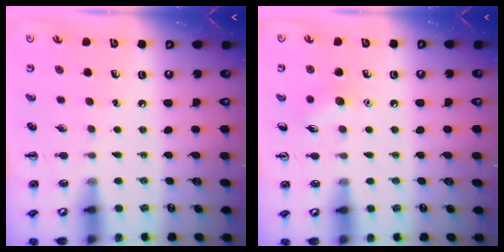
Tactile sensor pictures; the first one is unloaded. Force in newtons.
{"total": 6.1, "press": 5.9, "slide": 1.8}